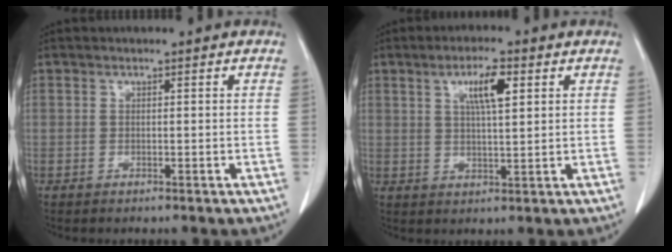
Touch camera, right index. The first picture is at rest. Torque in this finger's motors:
{"motor_torque": [0.32, 0.30, 0.15, 0.05]}